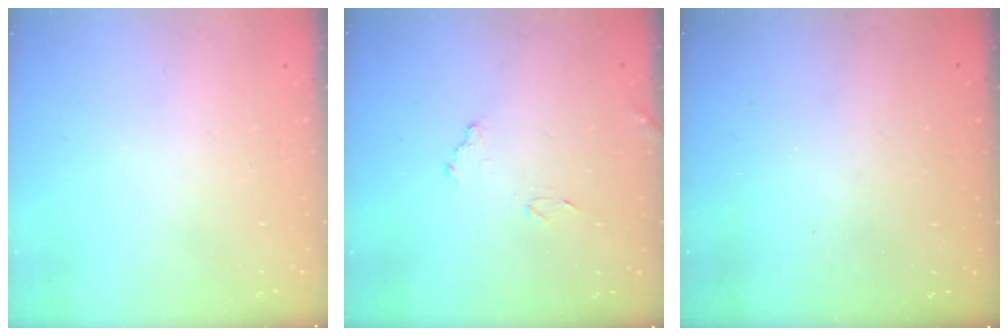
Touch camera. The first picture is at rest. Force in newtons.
{"total": 8.8, "press": 8.8, "slide": 0.4}
{"total": 3.3, "press": 3.3, "slide": 0.1}